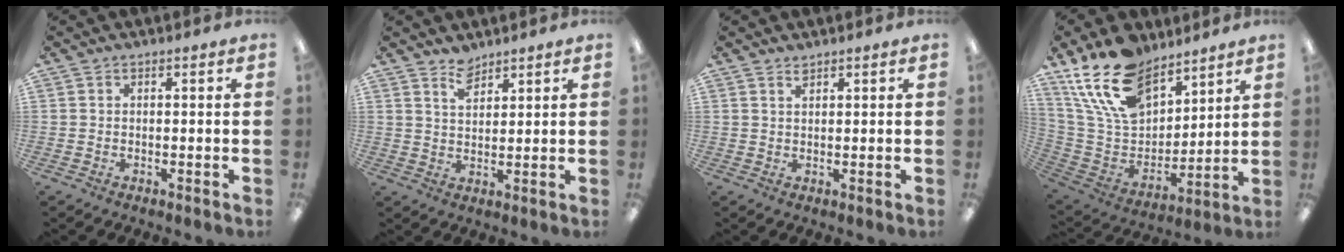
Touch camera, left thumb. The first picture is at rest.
{"total": 4.4, "force": [3.7, 2.0, 1.3], "torque": [-0.026, -0.014, 0.069]}
{"total": 1.4, "force": [1.2, 0.4, 0.5], "torque": [-0.004, -0.005, 0.022]}
{"total": 20.4, "force": [14.0, 11.0, 10.0], "torque": [-0.214, -0.069, 0.261]}